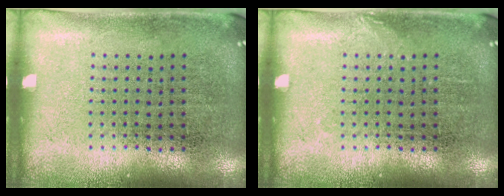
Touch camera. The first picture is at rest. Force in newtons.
{"total": 0.6, "press": 0.5, "slide": 0.1}